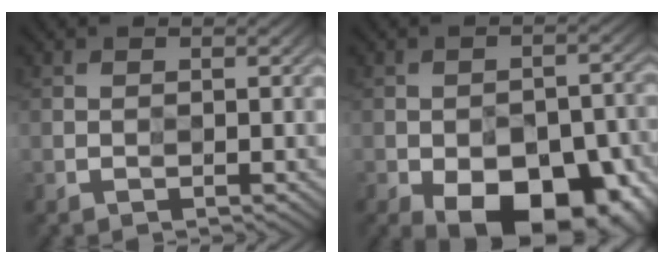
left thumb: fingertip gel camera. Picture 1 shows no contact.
{"total": 16.3, "force": [-9.5, 9.4, 9.4], "torque": [-0.099, -0.018, -0.112]}